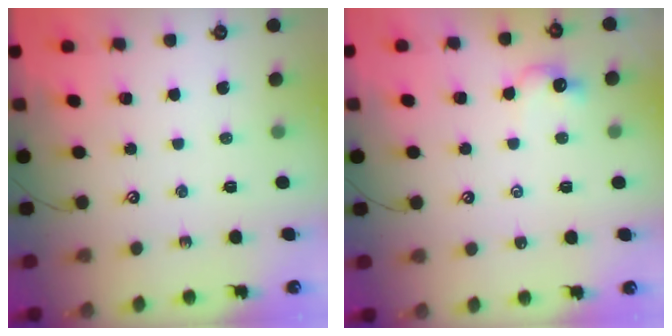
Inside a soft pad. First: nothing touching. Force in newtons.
{"total": 1.5, "press": 1.4, "slide": 0.5}